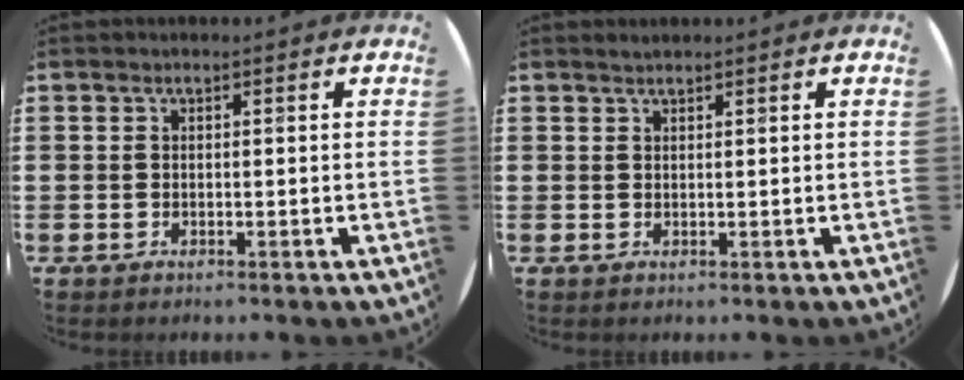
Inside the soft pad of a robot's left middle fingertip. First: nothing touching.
{"total": 0.7, "force": [0.7, -0.1, 0.0], "torque": [-0.001, 0.000, 0.013]}